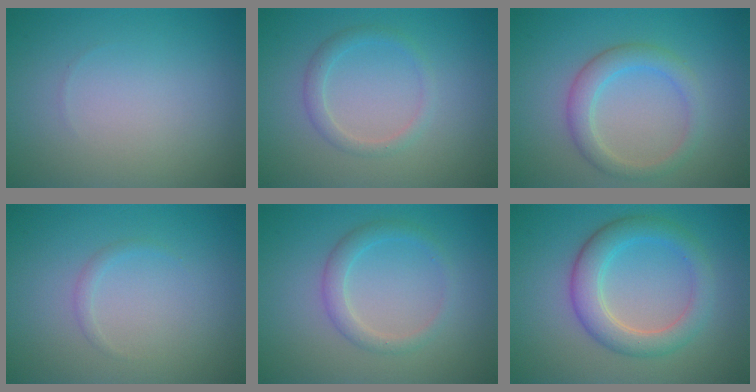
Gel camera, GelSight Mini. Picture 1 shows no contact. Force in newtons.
{"total": 1.6, "press": 1.6, "slide": 0.1}
{"total": 3.0, "press": 3.0, "slide": 0.2}
{"total": 0.7, "press": 0.7, "slide": 0.0}
{"total": 2.1, "press": 2.1, "slide": 0.1}
{"total": 4.5, "press": 4.4, "slide": 0.4}